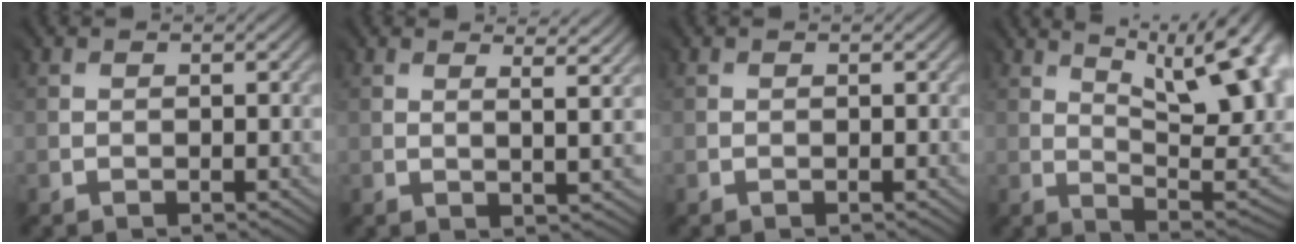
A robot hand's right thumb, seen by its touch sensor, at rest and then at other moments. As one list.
[{"total": 3.8, "force": [2.7, 0.4, 2.7], "torque": [-0.037, 0.007, 0.034]}, {"total": 0.0}, {"total": 15.5, "force": [6.0, 5.9, 13.1], "torque": [-0.182, 0.038, 0.099]}]